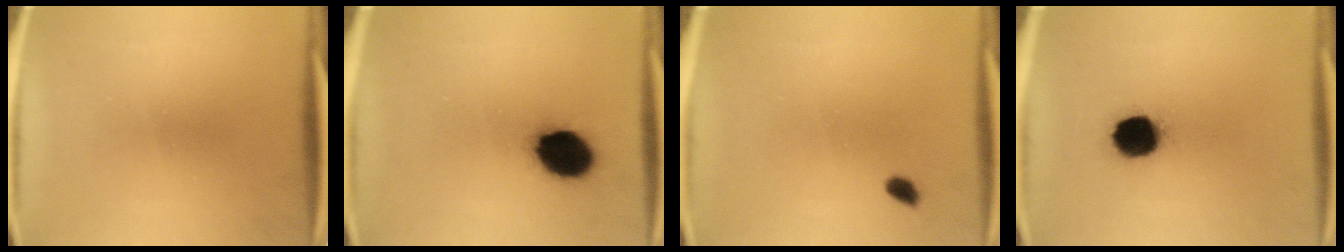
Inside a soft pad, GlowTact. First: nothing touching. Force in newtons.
{"total": 12.2}
{"total": 1.5}
{"total": 11.9}